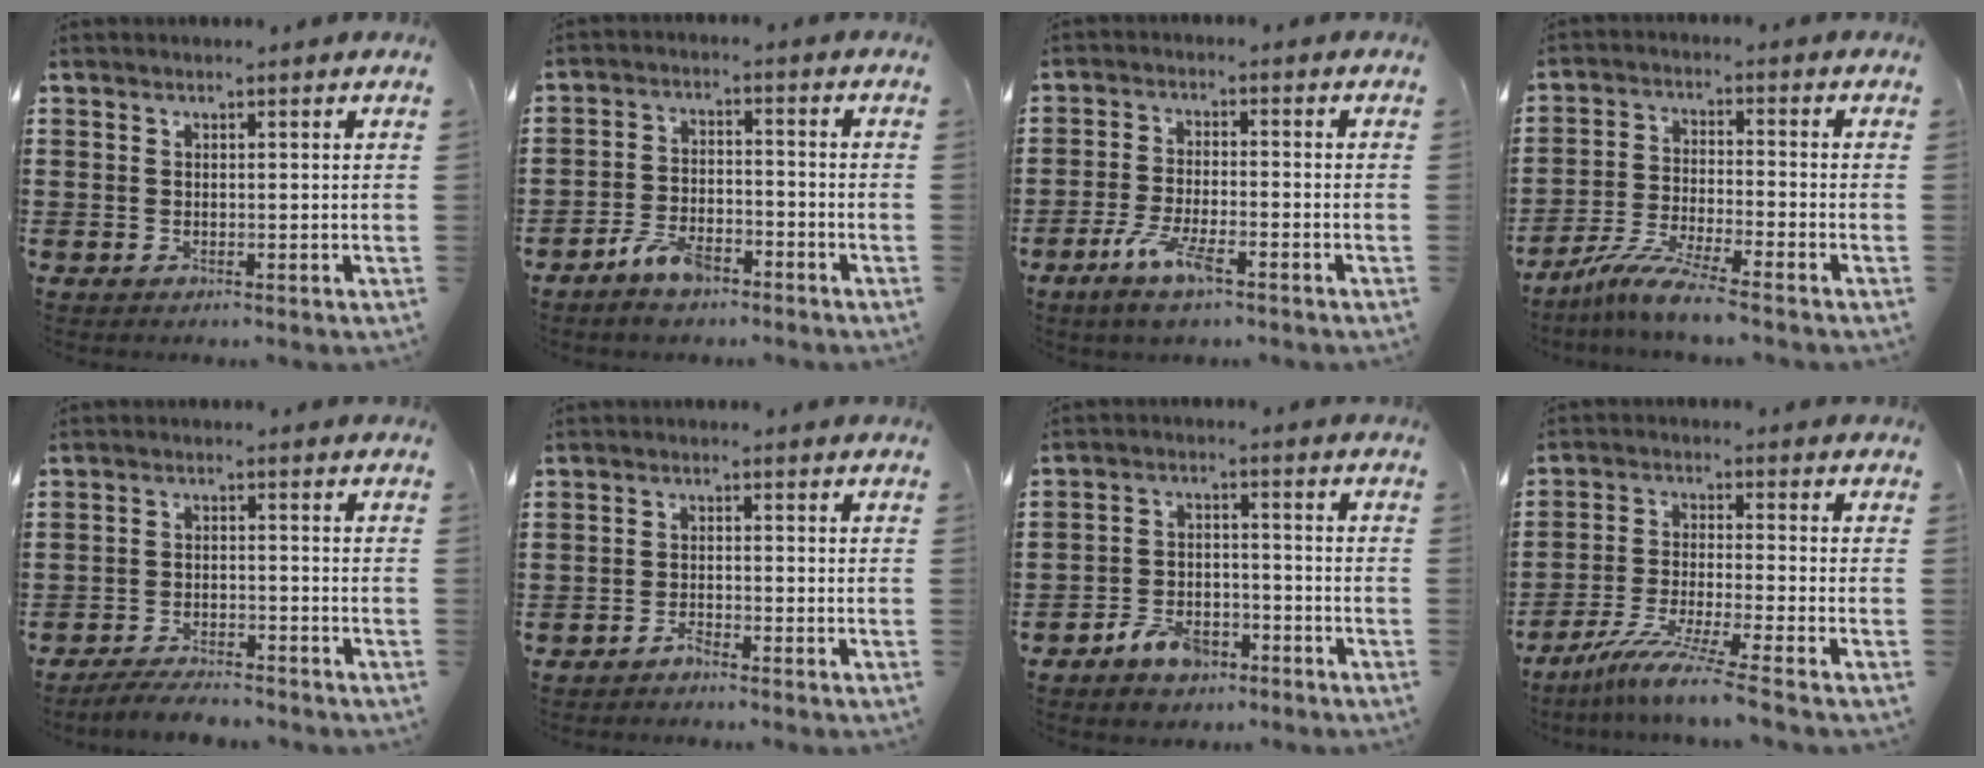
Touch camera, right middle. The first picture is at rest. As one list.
[{"total": 5.3, "force": [-4.1, 2.0, 2.7], "torque": [-0.061, 0.008, -0.083]}, {"total": 6.3, "force": [-3.7, 1.6, 4.8], "torque": [-0.107, -0.010, -0.069]}, {"total": 7.1, "force": [-6.3, -0.4, 3.3], "torque": [-0.076, -0.017, -0.123]}, {"total": 3.9, "force": [-3.8, 0.3, 0.8], "torque": [-0.016, 0.002, -0.077]}, {"total": 1.6, "force": [-1.6, 0.0, 0.4], "torque": [-0.012, 0.001, -0.031]}, {"total": 5.2, "force": [-4.2, 2.4, 1.9], "torque": [-0.036, 0.016, -0.080]}, {"total": 7.7, "force": [-6.3, -0.6, 4.4], "torque": [-0.095, -0.021, -0.122]}]